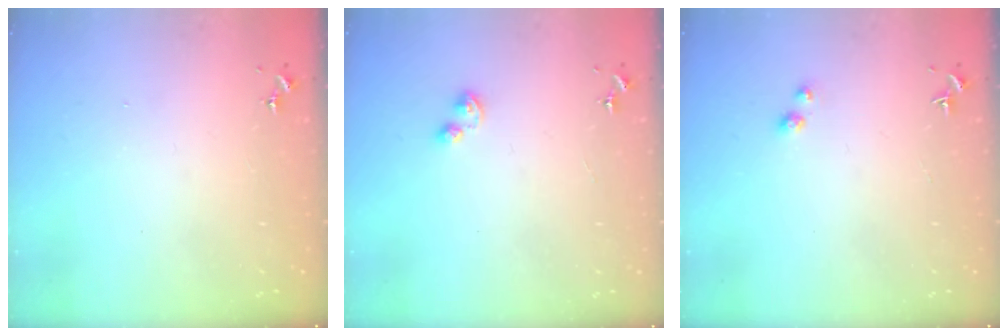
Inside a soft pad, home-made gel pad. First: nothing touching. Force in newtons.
{"total": 3.8, "press": 3.8, "slide": 0.6}
{"total": 3.0, "press": 3.0, "slide": 0.1}